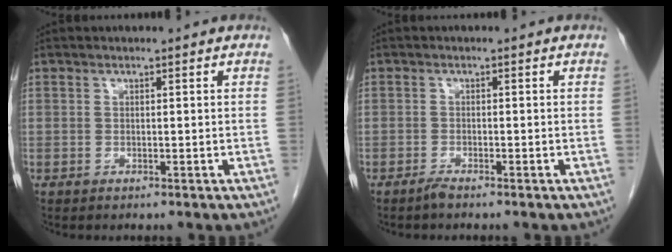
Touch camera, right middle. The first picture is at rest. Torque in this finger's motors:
{"motor_torque": [-0.18, 0.23, 0.00, -0.01]}